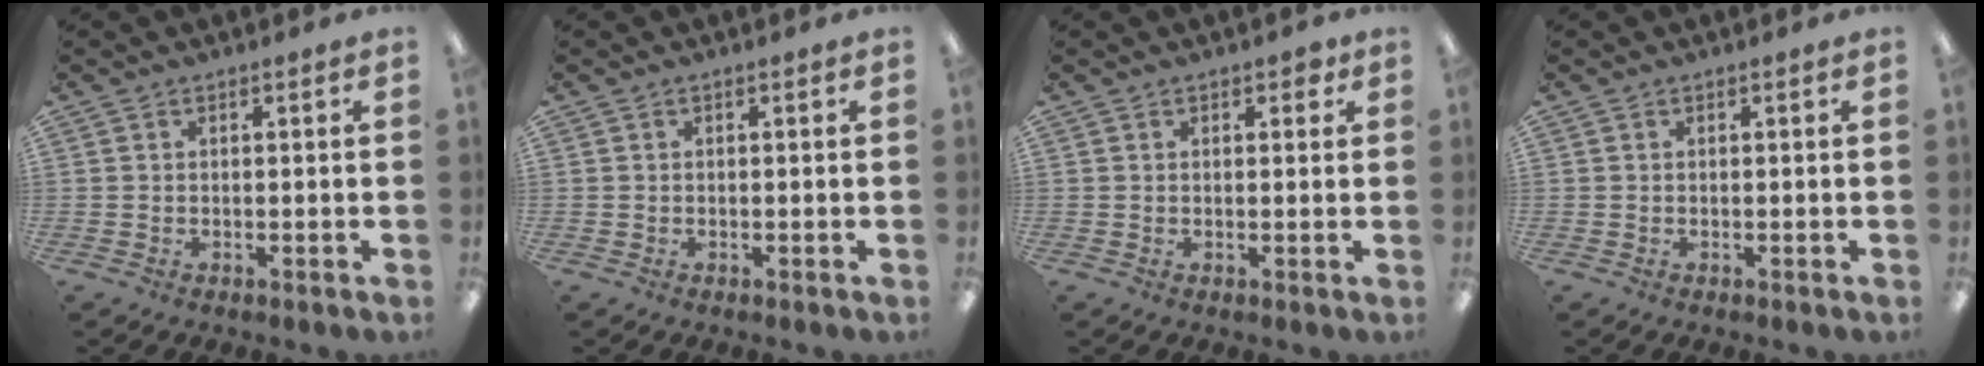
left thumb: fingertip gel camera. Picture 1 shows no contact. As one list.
[{"total": 0.0}, {"total": 1.7, "force": [1.0, 1.0, 1.0], "torque": [-0.013, 0.001, 0.016]}, {"total": 0.0}]